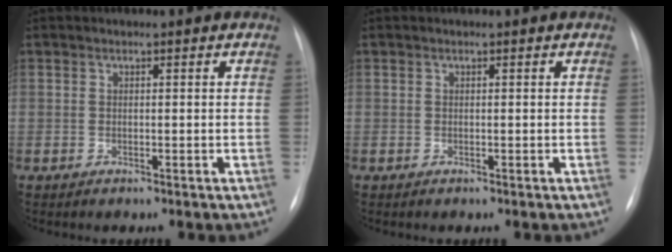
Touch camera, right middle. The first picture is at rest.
{"total": 0.0}